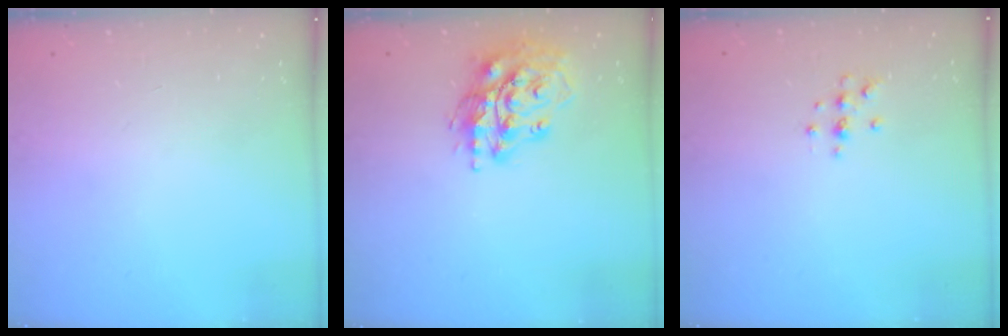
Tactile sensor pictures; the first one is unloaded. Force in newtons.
{"total": 16.9, "press": 16.7, "slide": 2.3}
{"total": 4.3, "press": 4.2, "slide": 1.0}